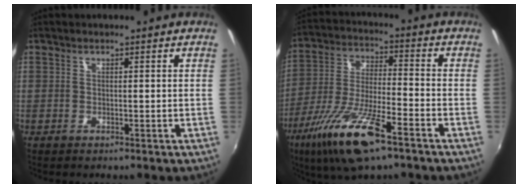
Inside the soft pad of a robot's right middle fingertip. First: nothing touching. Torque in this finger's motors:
{"motor_torque": [1.35, -0.79, 0.88, 0.21]}